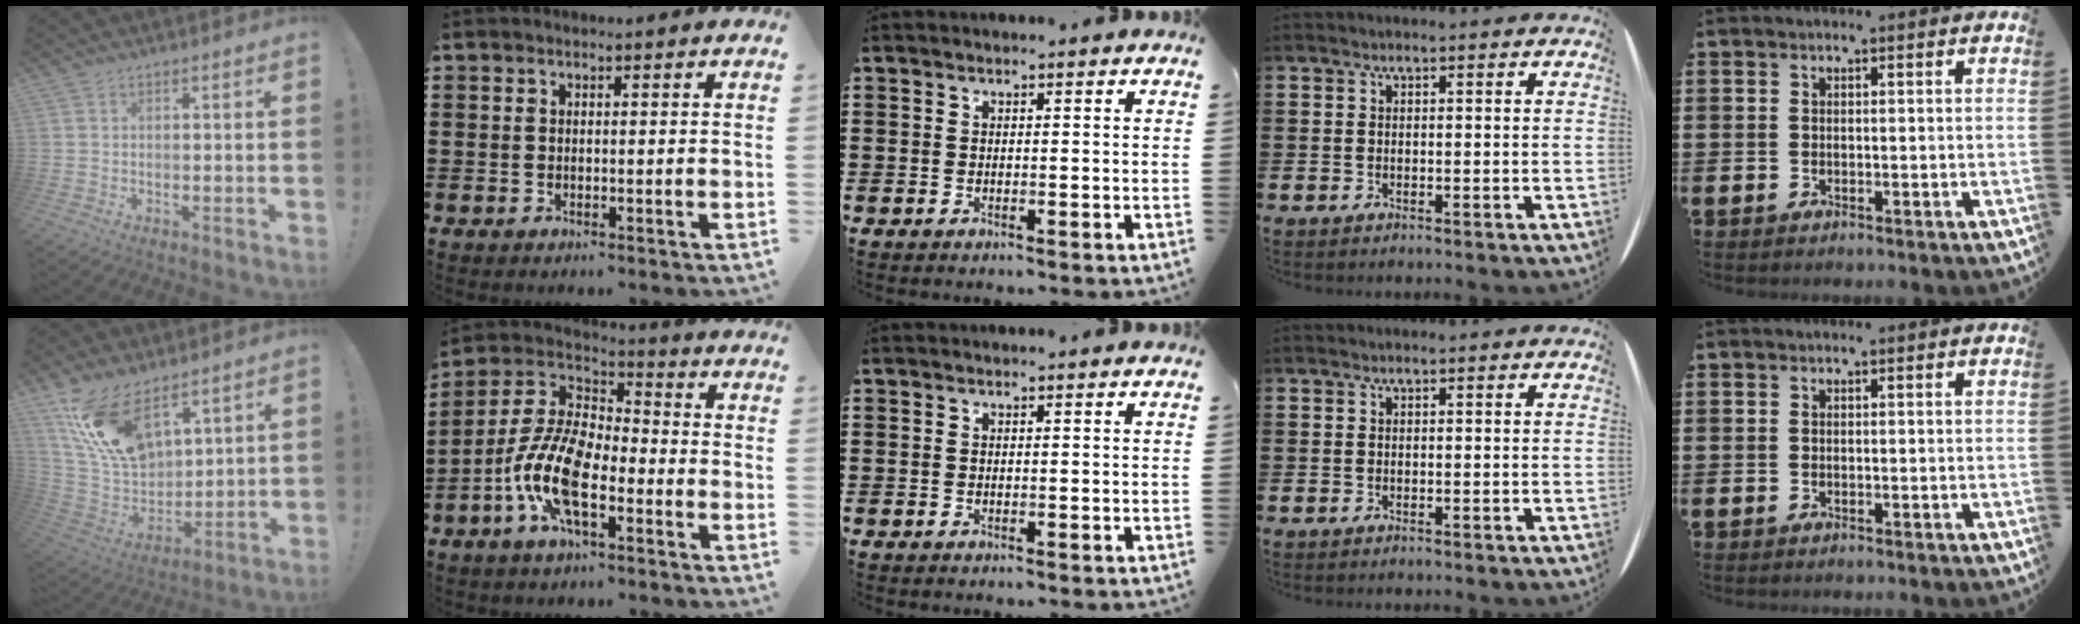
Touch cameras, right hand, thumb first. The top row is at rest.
{"thumb": {"total": 17.4, "force": [11.3, 8.6, 10.0], "torque": [-0.199, -0.071, 0.215]}, "index": {"total": 12.1, "force": [-4.7, 4.9, 10.0], "torque": [-0.251, -0.013, -0.099]}}